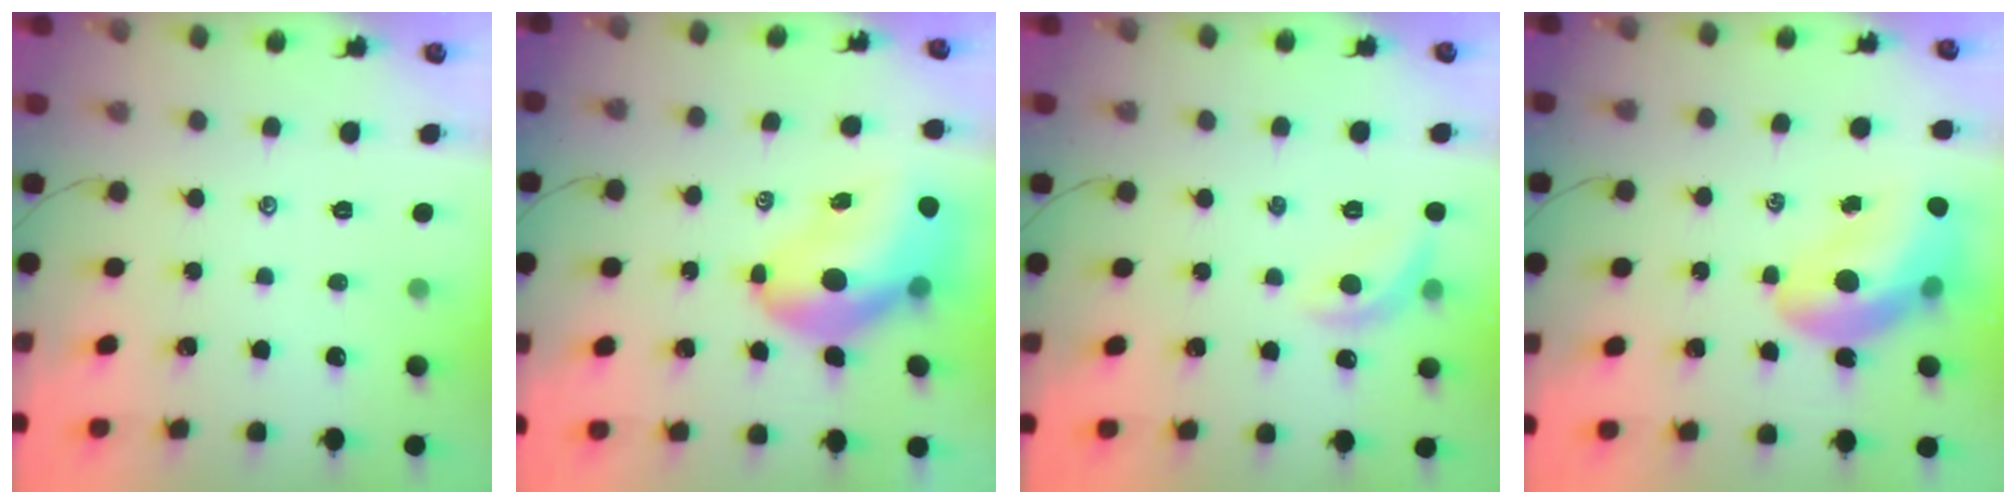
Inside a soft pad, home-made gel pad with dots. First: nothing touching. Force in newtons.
{"total": 13.2, "press": 12.7, "slide": 3.6}
{"total": 8.4, "press": 8.3, "slide": 1.4}
{"total": 14.0, "press": 13.5, "slide": 3.6}